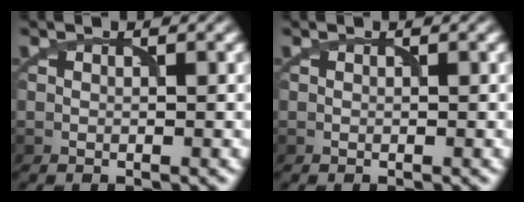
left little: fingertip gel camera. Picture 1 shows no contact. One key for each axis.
{"total": 0.0}